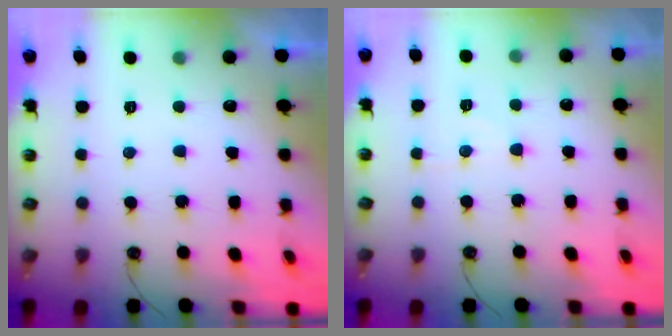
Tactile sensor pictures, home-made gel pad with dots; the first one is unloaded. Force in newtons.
{"total": 6.6, "press": 6.5, "slide": 0.6}